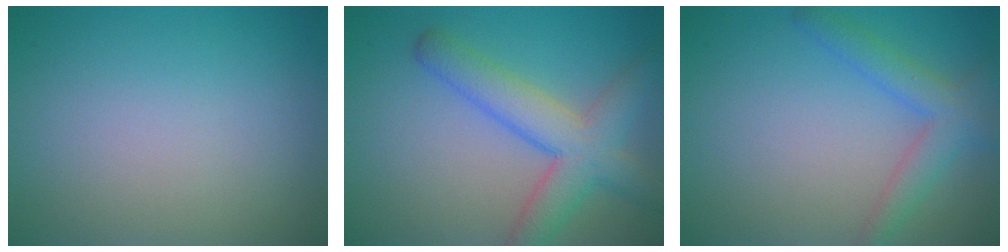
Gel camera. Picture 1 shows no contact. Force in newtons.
{"total": 5.9, "press": 5.9, "slide": 0.3}
{"total": 3.3, "press": 3.3, "slide": 0.1}